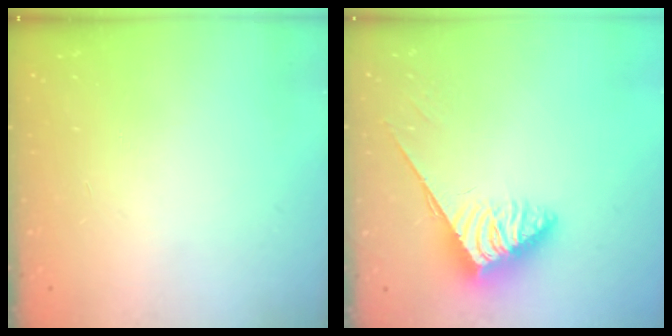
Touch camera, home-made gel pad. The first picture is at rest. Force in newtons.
{"total": 3.6, "press": 3.6, "slide": 0.6}